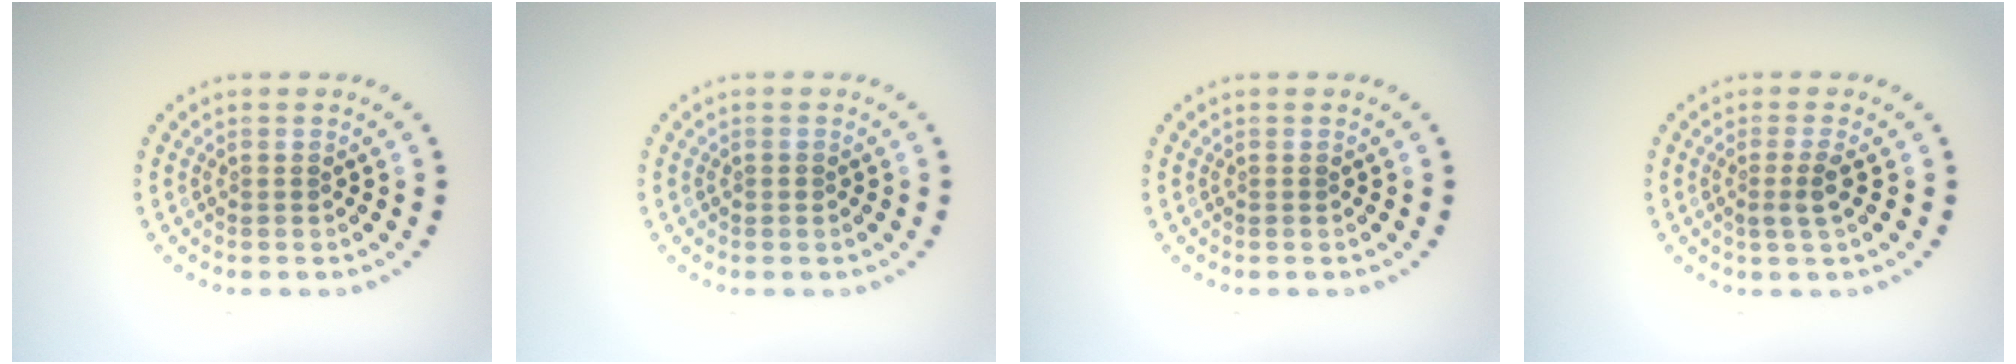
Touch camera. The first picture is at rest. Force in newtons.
{"total": 0.5, "press": 0.5, "slide": 0.2}
{"total": 0.0}
{"total": 1.7, "press": 1.3, "slide": 1.1}